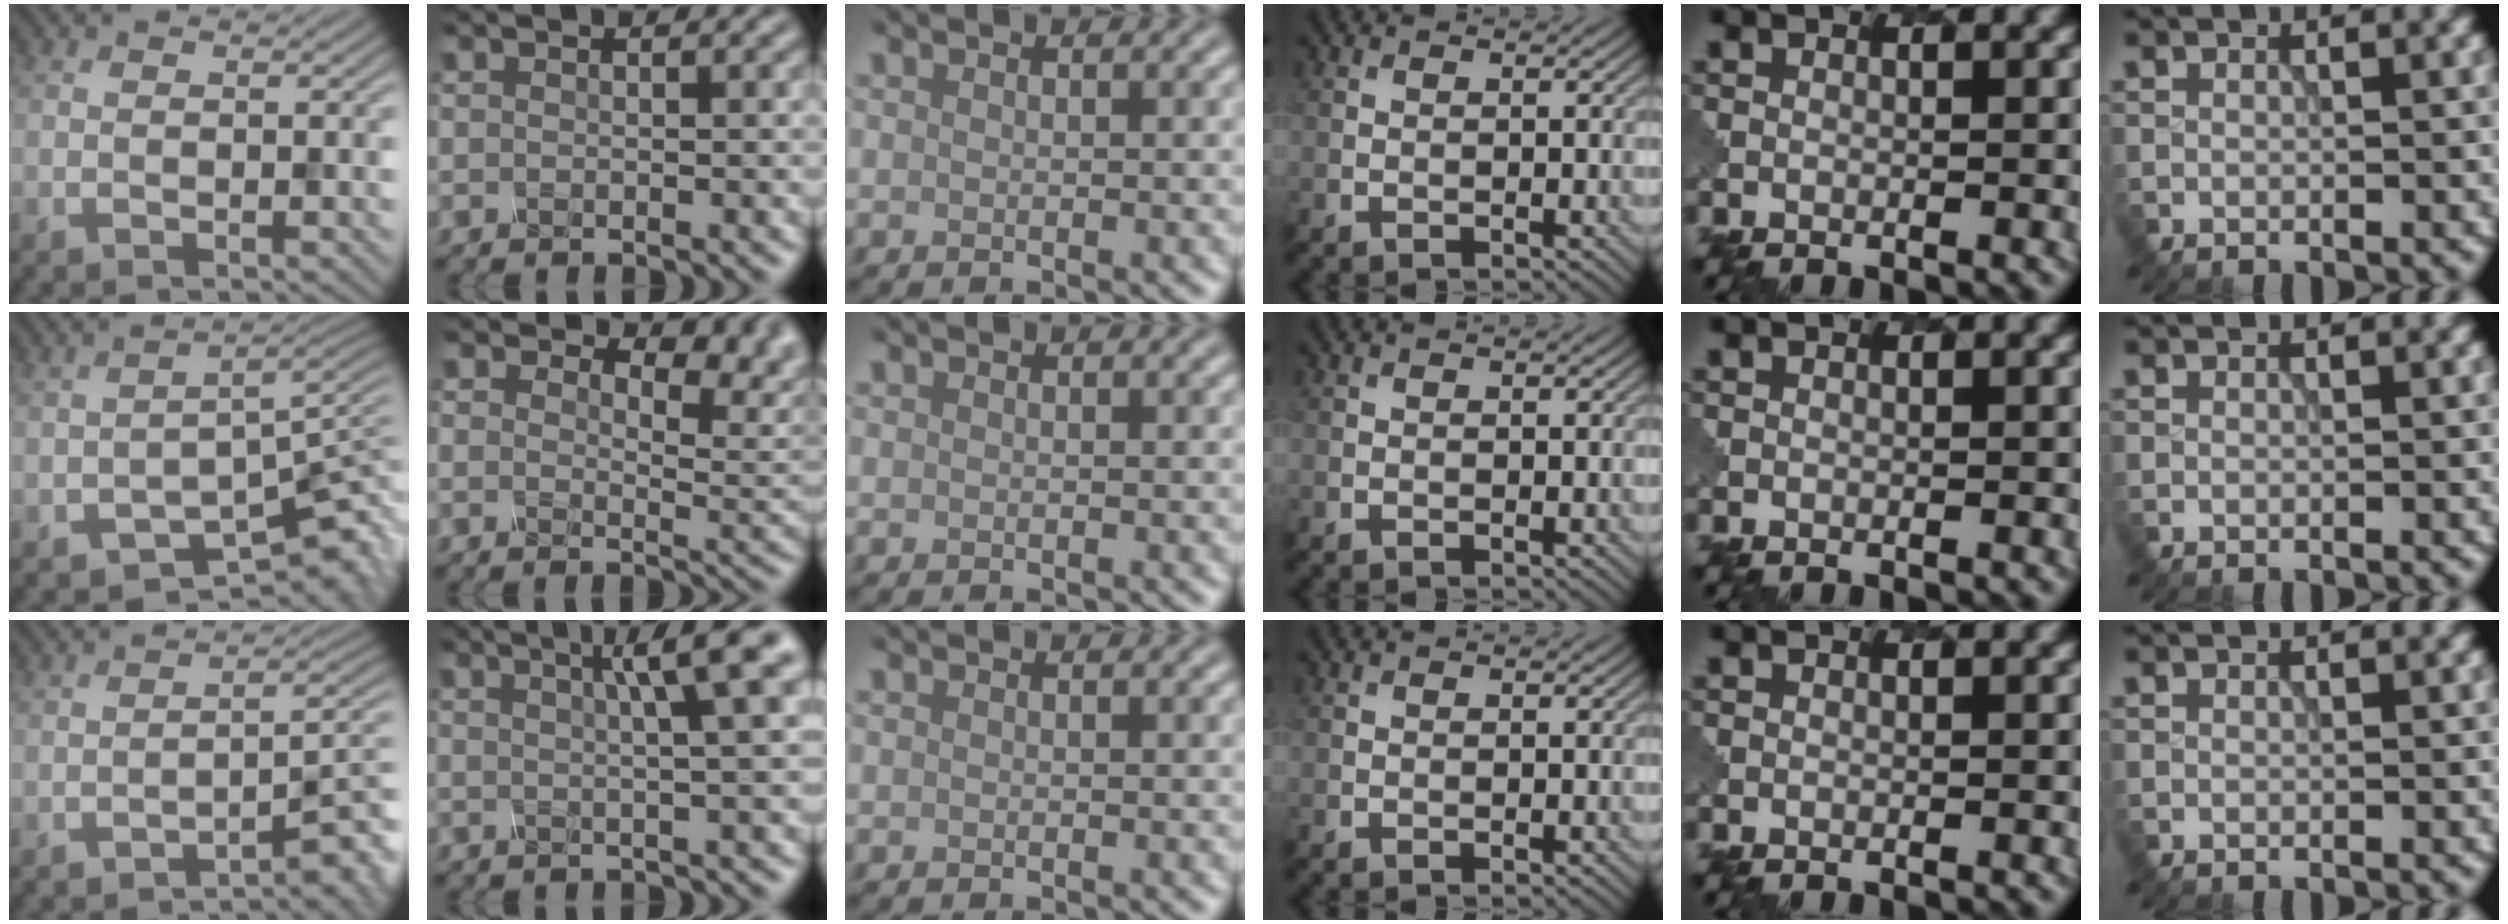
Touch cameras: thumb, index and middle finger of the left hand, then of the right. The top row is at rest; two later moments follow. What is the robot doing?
{"motion": "dispense", "object": "syringe"}